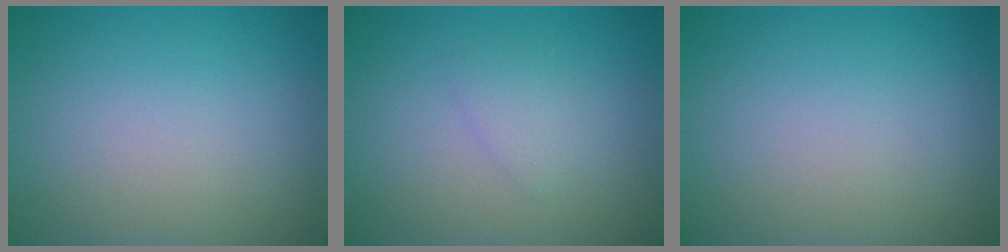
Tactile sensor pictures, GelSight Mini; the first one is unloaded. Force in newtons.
{"total": 1.3, "press": 1.3, "slide": 0.1}
{"total": 0.0}